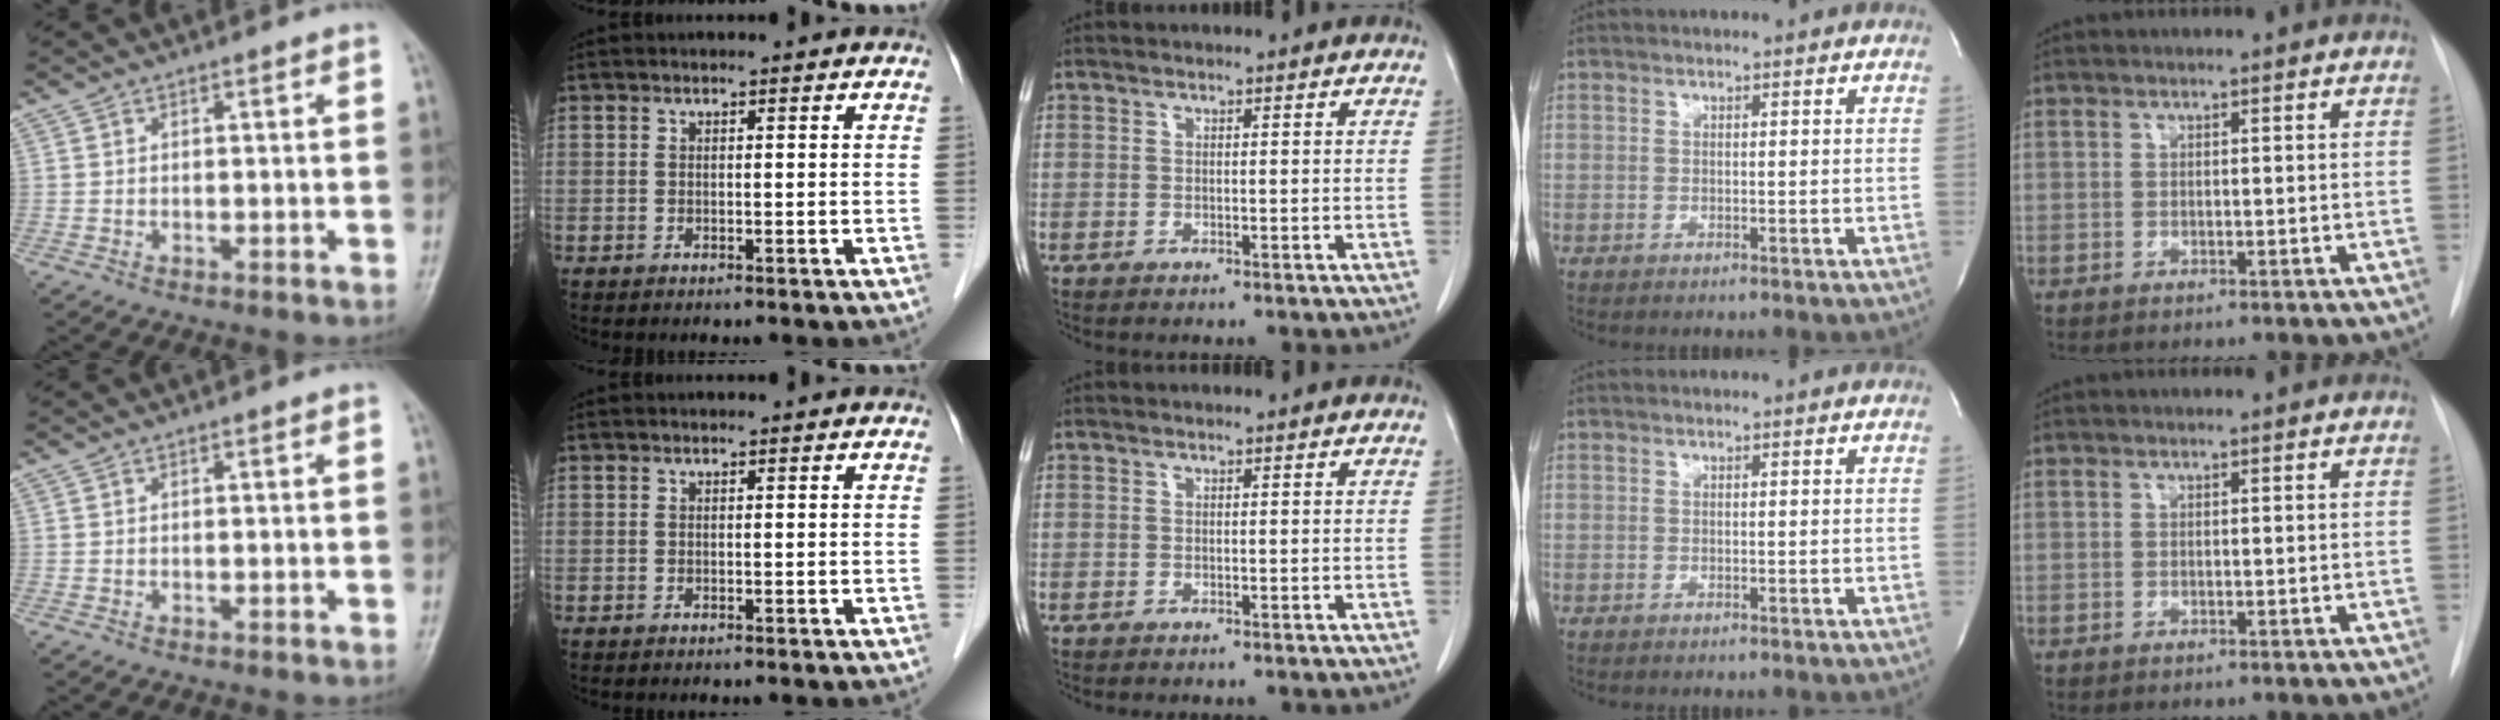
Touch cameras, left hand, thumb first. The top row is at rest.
{}